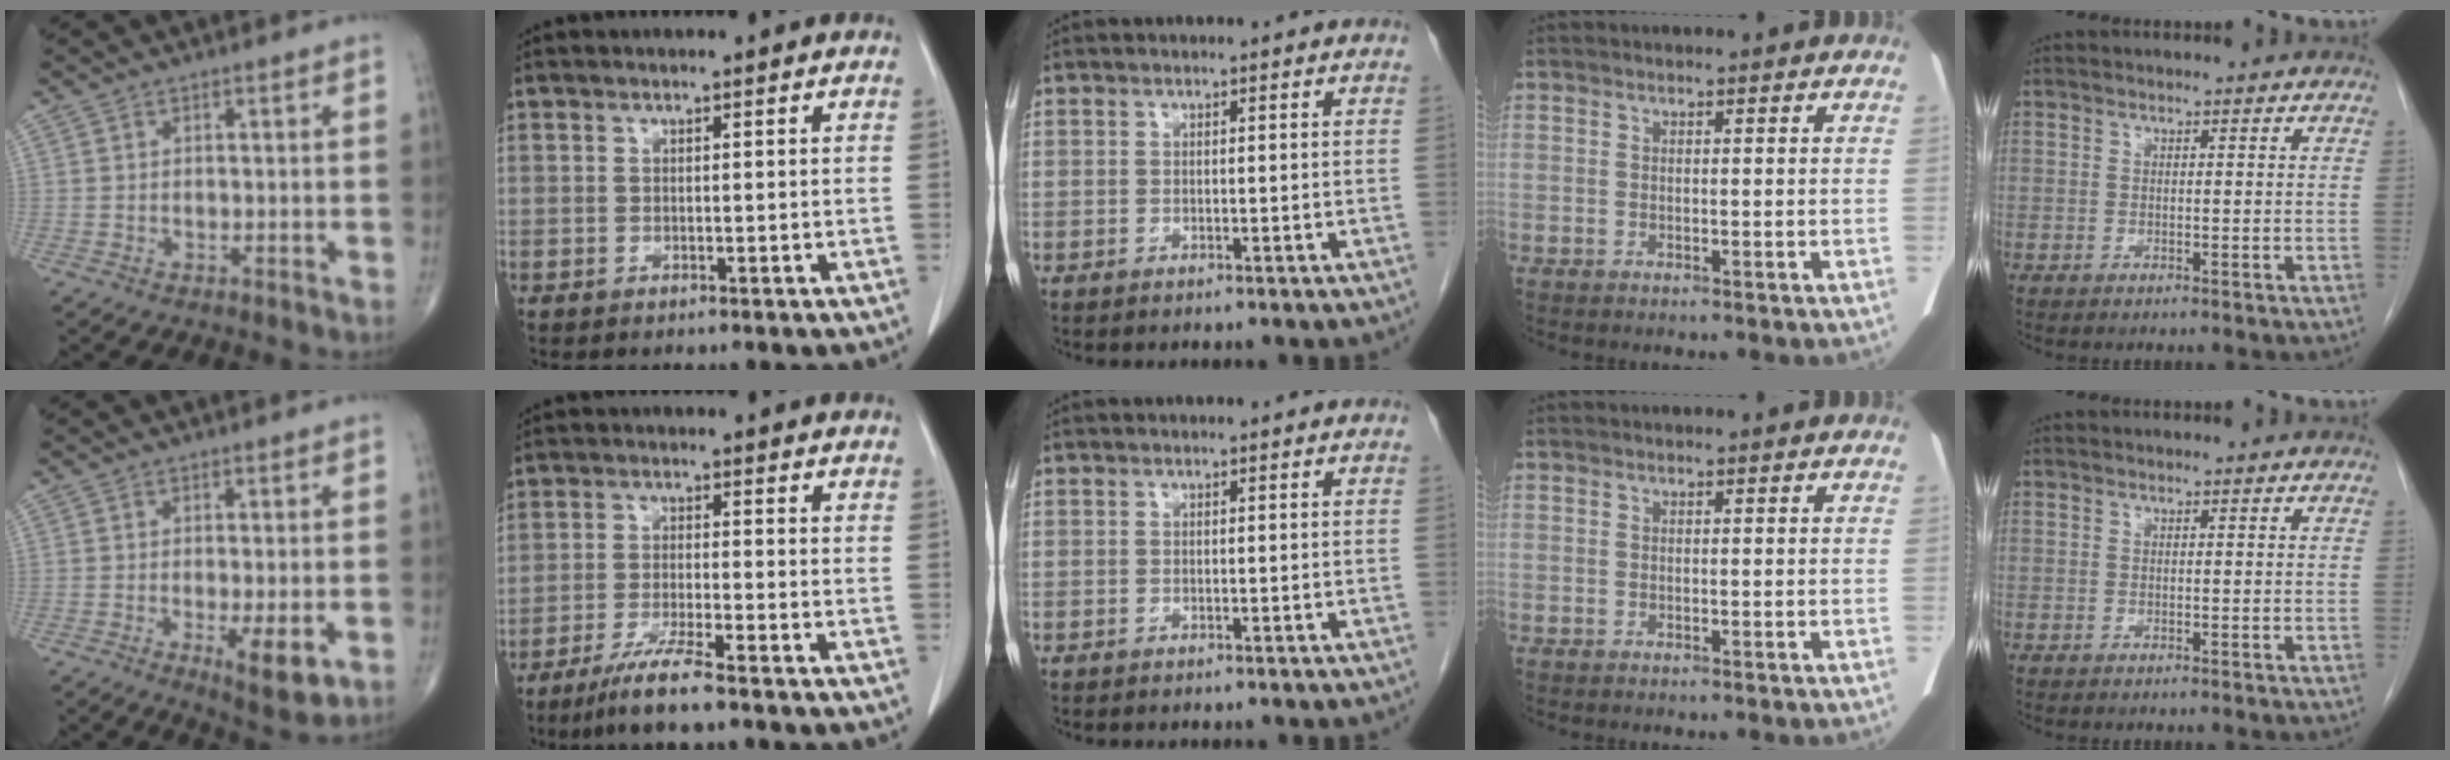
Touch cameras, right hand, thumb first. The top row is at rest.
{"thumb": {"total": 7.1, "force": [-2.1, 1.9, 6.5], "torque": [-0.095, -0.020, -0.029]}, "index": {"total": 7.4, "force": [-5.5, -0.3, 4.9], "torque": [-0.091, -0.021, -0.101]}}